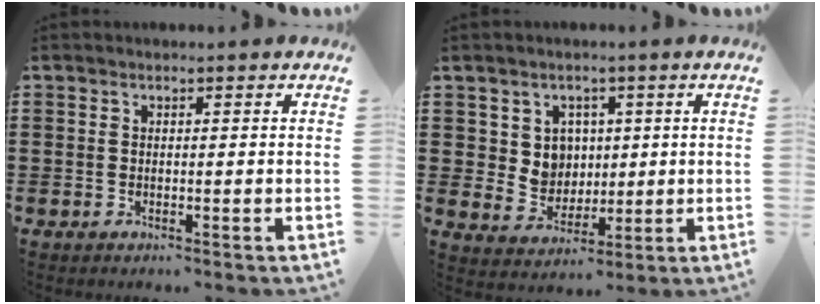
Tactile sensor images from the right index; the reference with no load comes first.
{"total": 5.1, "force": [1.6, 4.6, 1.6], "torque": [-0.046, 0.005, 0.029]}